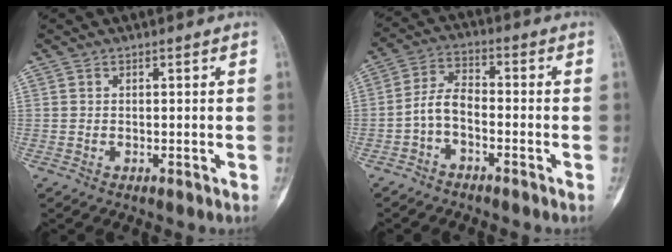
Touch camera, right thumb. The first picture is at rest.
{"total": 5.5, "force": [-2.3, 2.8, 4.1], "torque": [-0.079, 0.034, -0.054]}